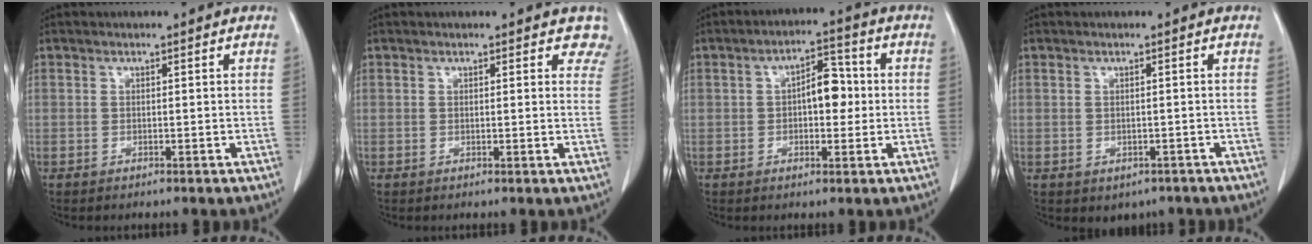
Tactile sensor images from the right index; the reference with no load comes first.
{"total": 3.5, "force": [3.1, 1.6, 0.3], "torque": [0.024, -0.009, 0.003]}
{"total": 5.8, "force": [0.3, 2.8, 5.1], "torque": [-0.073, 0.022, 0.004]}
{"total": 3.1, "force": [-1.9, 2.3, 0.8], "torque": [-0.005, 0.004, -0.019]}